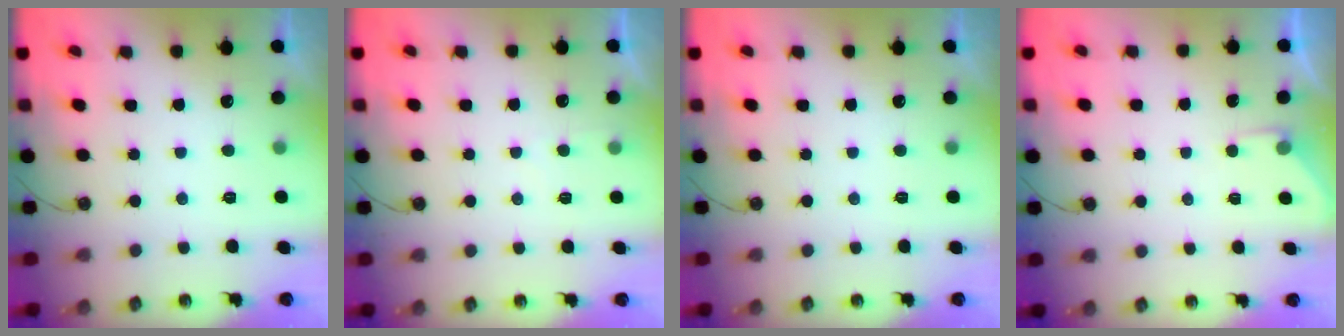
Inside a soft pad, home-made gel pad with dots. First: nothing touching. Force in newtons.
{"total": 2.0, "press": 2.0, "slide": 0.3}
{"total": 0.0}
{"total": 1.9, "press": 1.9, "slide": 0.3}